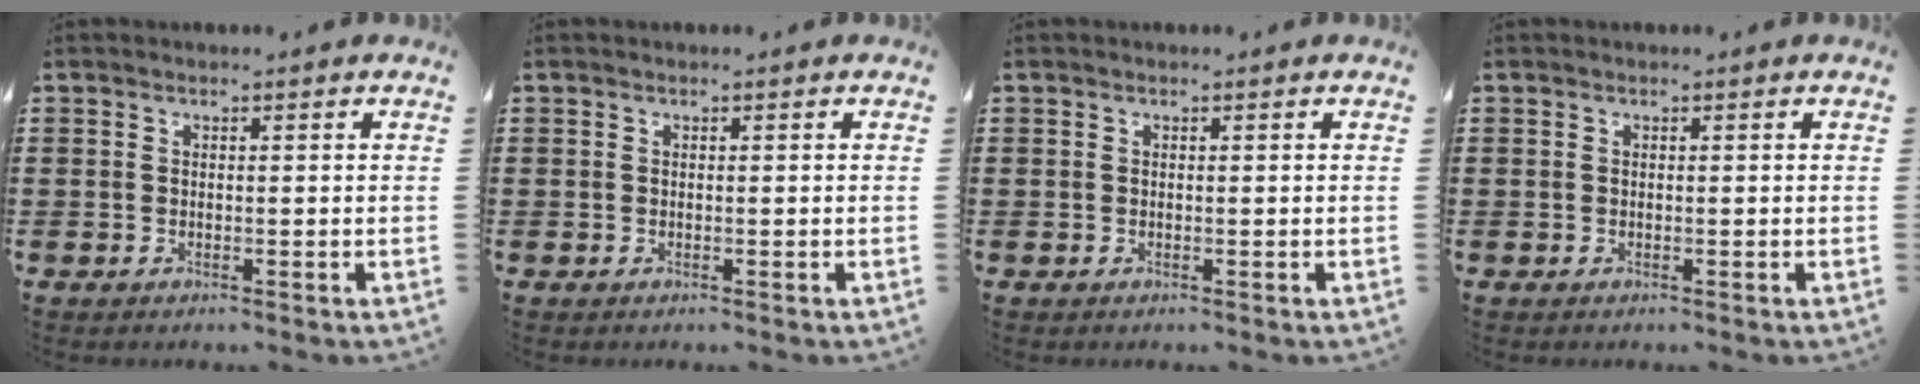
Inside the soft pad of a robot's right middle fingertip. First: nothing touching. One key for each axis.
{"total": 0.0}
{"total": 0.0}
{"total": 0.0}